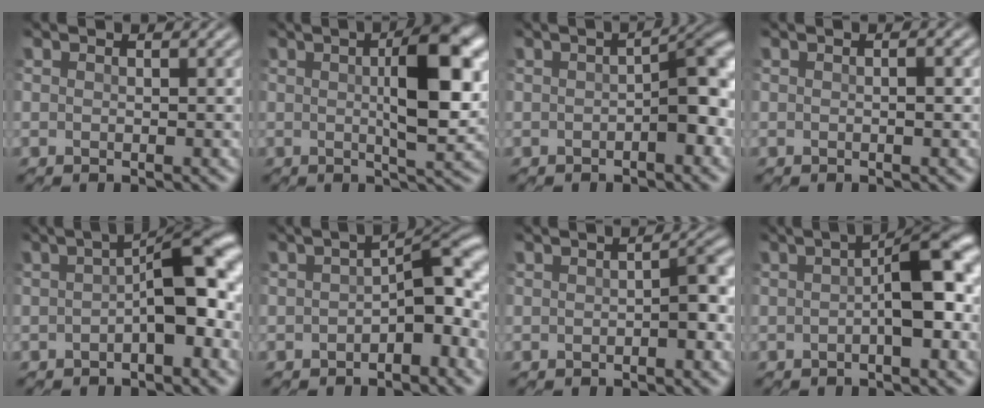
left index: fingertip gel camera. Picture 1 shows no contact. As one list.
[{"total": 7.6, "force": [1.3, 2.1, 7.2], "torque": [-0.116, 0.010, 0.020]}, {"total": 5.1, "force": [-0.8, 2.1, 4.5], "torque": [-0.062, 0.009, -0.014]}, {"total": 0.7, "force": [-0.2, 0.1, 0.6], "torque": [-0.012, 0.002, -0.001]}, {"total": 8.2, "force": [-0.1, 3.1, 7.6], "torque": [-0.115, 0.018, -0.006]}, {"total": 7.2, "force": [-1.6, 3.6, 6.1], "torque": [-0.083, 0.007, -0.029]}, {"total": 3.0, "force": [-0.6, 1.2, 2.7], "torque": [-0.040, 0.004, -0.009]}, {"total": 6.7, "force": [0.0, 2.3, 6.3], "torque": [-0.101, 0.014, -0.002]}]